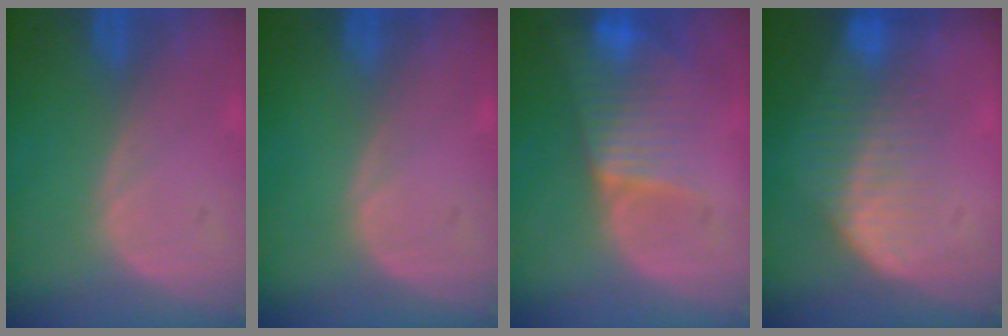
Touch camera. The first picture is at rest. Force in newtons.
{"total": 0.0}
{"total": 6.9, "press": 6.7, "slide": 1.7}
{"total": 7.2, "press": 6.7, "slide": 2.9}